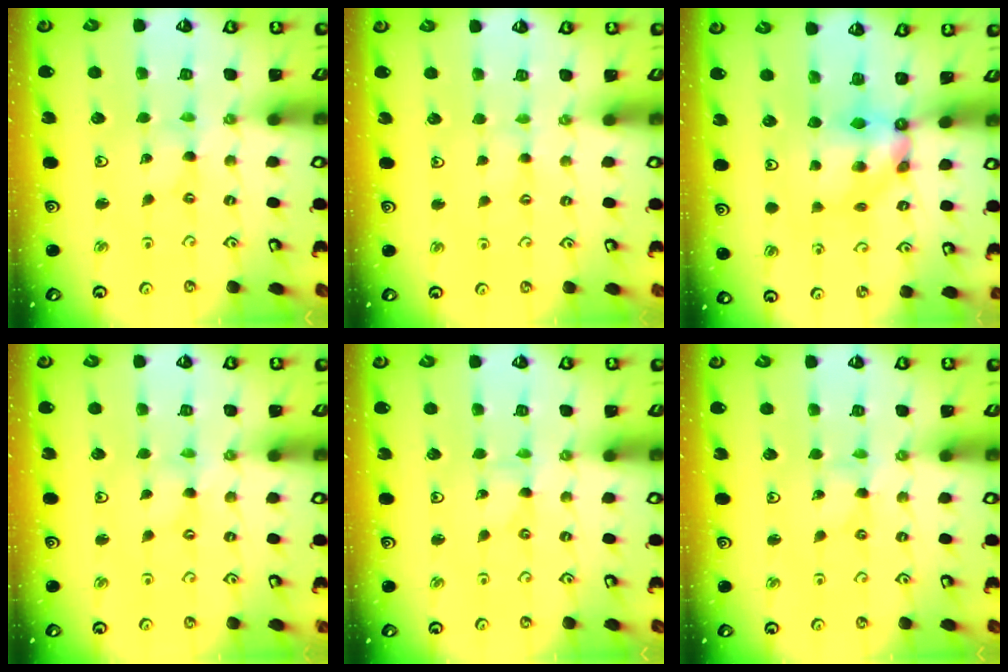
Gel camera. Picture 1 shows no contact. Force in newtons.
{"total": 1.9, "press": 1.9, "slide": 0.3}
{"total": 6.2, "press": 6.2, "slide": 0.5}
{"total": 0.0}
{"total": 0.0}
{"total": 0.0}